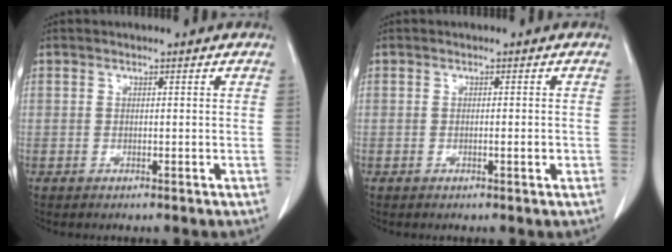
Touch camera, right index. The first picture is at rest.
{"total": 1.2, "force": [-0.2, 0.2, 1.2], "torque": [-0.019, 0.001, 0.000]}